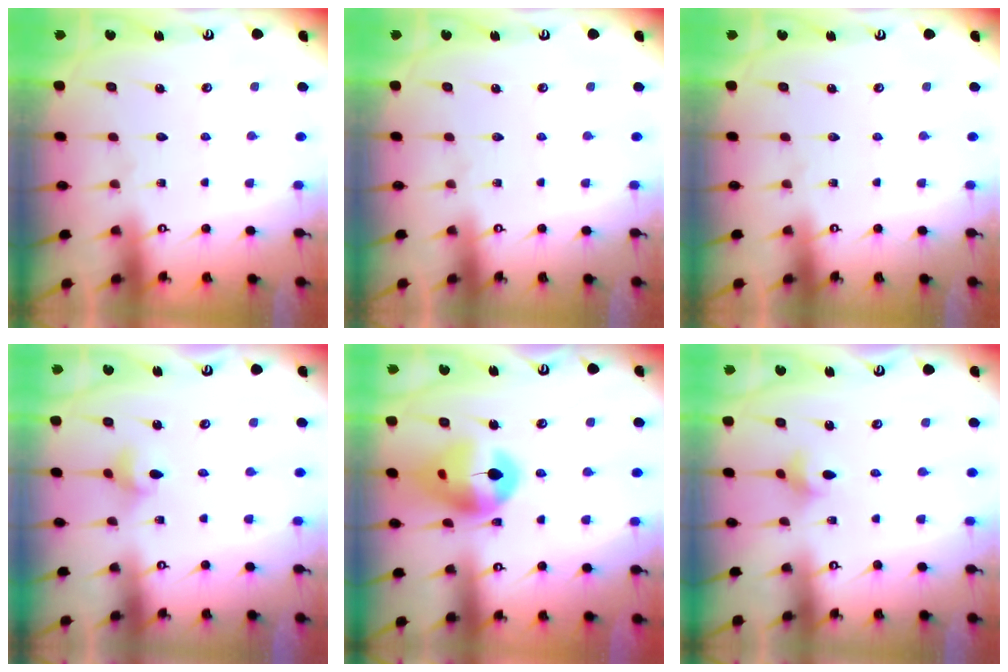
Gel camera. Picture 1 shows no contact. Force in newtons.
{"total": 0.0}
{"total": 0.0}
{"total": 3.6, "press": 3.6, "slide": 0.7}
{"total": 14.4, "press": 14.4, "slide": 1.5}
{"total": 3.0, "press": 2.9, "slide": 0.6}